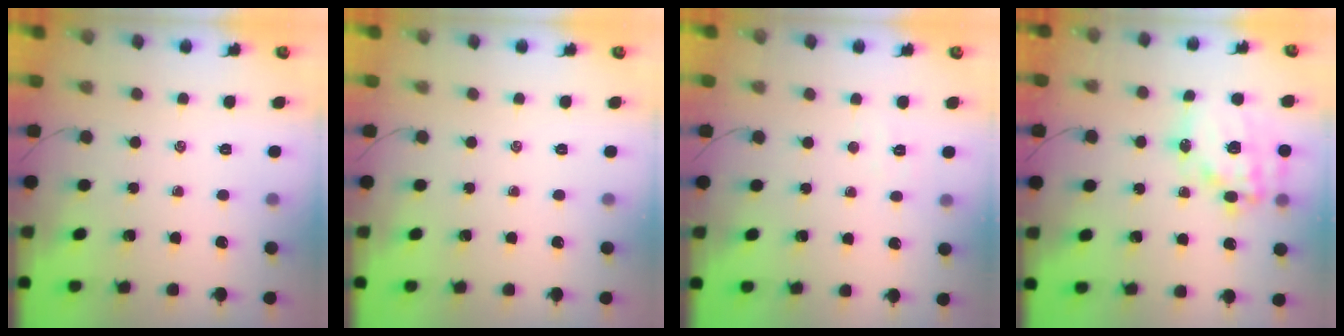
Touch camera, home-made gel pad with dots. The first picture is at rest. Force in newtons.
{"total": 0.0}
{"total": 3.2, "press": 3.1, "slide": 0.8}
{"total": 17.9, "press": 17.5, "slide": 3.7}